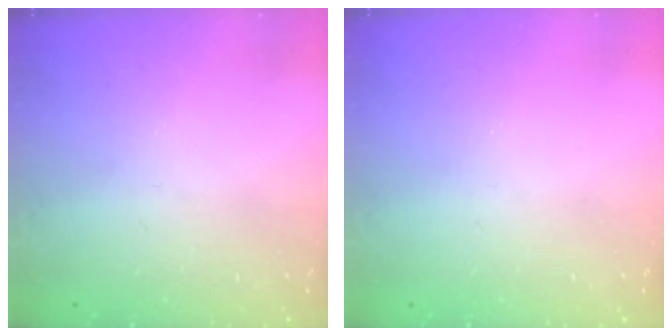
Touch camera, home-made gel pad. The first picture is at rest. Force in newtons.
{"total": 0.0}